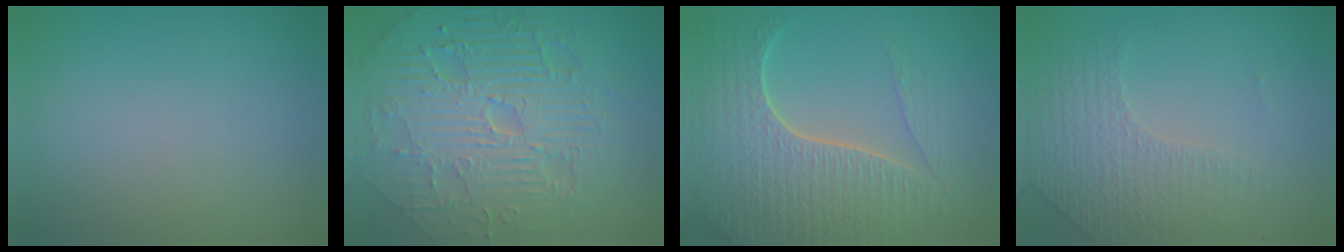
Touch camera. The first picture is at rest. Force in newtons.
{"total": 11.0, "press": 7.1, "slide": 8.4}
{"total": 7.5, "press": 5.6, "slide": 5.0}
{"total": 4.4, "press": 2.8, "slide": 3.3}